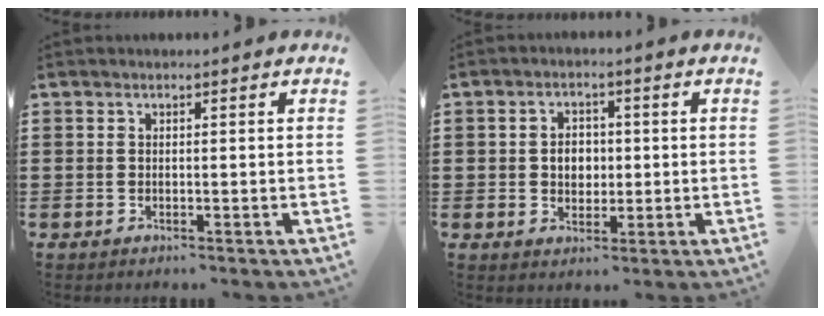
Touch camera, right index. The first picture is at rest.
{"total": 3.5, "force": [-0.1, 2.7, 2.2], "torque": [-0.043, 0.005, -0.006]}